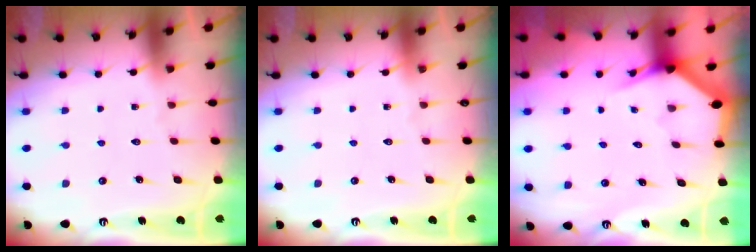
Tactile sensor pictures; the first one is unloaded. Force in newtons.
{"total": 0.0}
{"total": 2.9, "press": 2.9, "slide": 0.0}